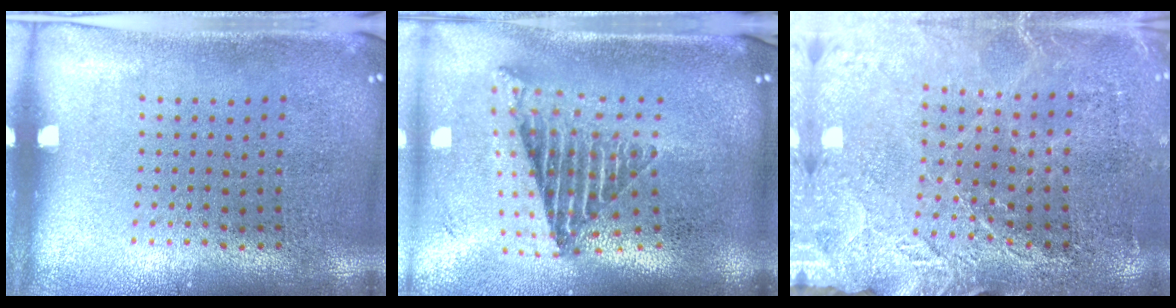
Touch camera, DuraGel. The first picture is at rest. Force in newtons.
{"total": 2.6, "press": 1.7, "slide": 1.9}
{"total": 2.7, "press": 2.7, "slide": 0.4}